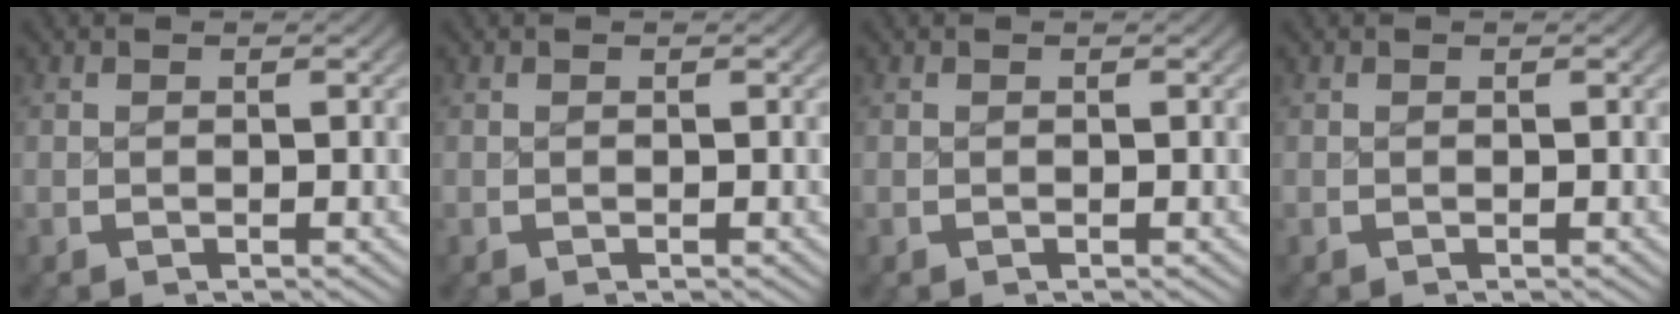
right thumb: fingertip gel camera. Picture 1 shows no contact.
{"total": 0.0}
{"total": 0.0}
{"total": 0.0}